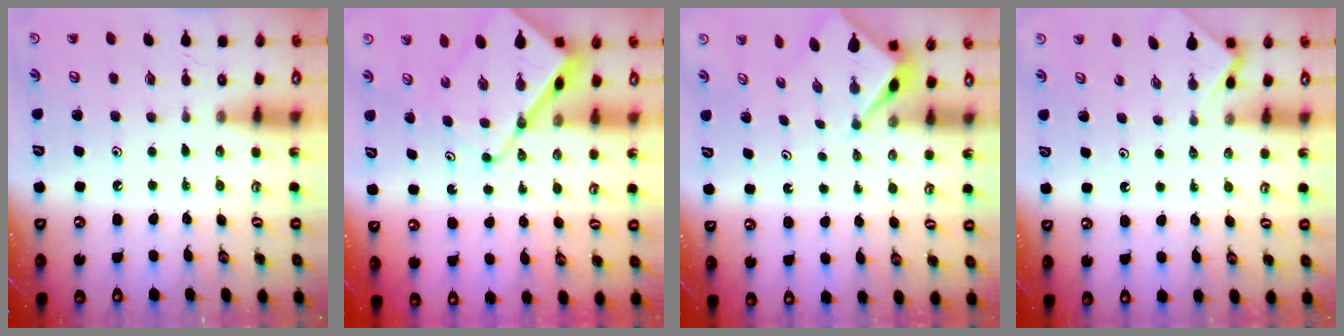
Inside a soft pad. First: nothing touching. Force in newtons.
{"total": 11.2, "press": 11.1, "slide": 1.2}
{"total": 2.7, "press": 2.7, "slide": 0.1}
{"total": 3.4, "press": 3.3, "slide": 0.6}